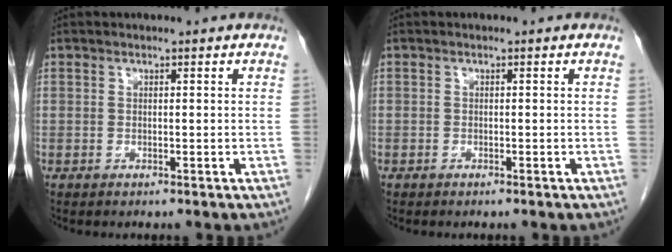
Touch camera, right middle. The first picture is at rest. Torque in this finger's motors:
{"motor_torque": [0.80, -1.13, -0.03, -0.14]}